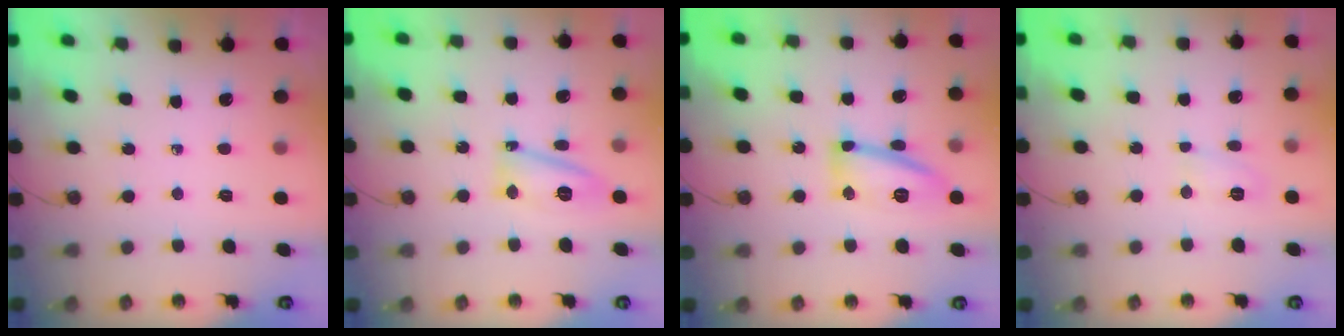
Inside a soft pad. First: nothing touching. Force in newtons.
{"total": 12.1, "press": 12.0, "slide": 1.3}
{"total": 13.7, "press": 13.7, "slide": 1.1}
{"total": 5.1, "press": 5.0, "slide": 1.3}